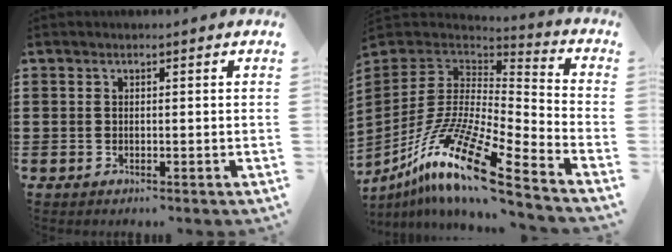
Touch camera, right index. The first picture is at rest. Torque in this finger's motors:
{"motor_torque": [1.13, -1.00, 1.00, 0.21]}